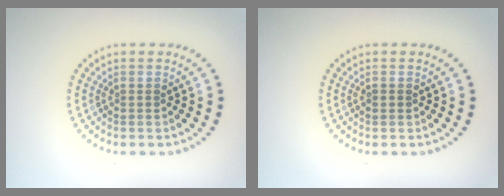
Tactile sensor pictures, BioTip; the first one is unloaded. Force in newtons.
{"total": 0.6, "press": 0.6, "slide": 0.1}